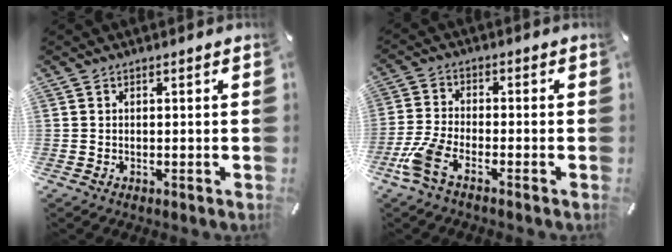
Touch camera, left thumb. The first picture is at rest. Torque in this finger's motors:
{"motor_torque": [-0.20, 0.76, 0.12, 0.10, 0.13]}